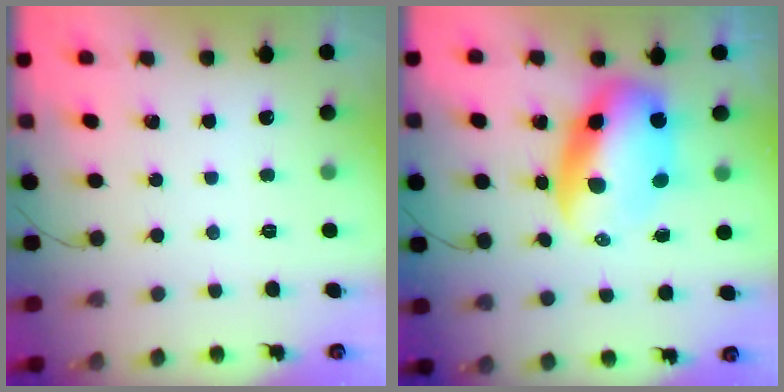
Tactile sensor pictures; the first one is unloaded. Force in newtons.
{"total": 10.9, "press": 10.5, "slide": 2.7}